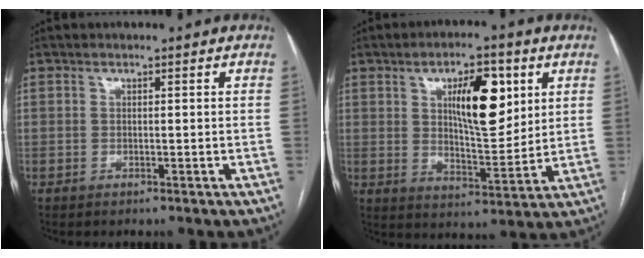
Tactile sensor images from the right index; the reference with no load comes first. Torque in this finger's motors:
{"motor_torque": [1.08, 0.82, 0.74, 0.15]}